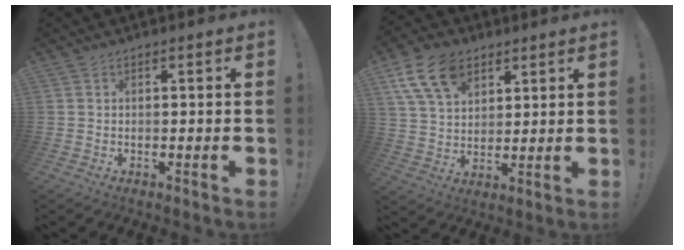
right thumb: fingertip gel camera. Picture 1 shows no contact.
{"total": 14.0, "force": [7.5, 9.1, 7.5], "torque": [-0.134, -0.023, 0.146]}